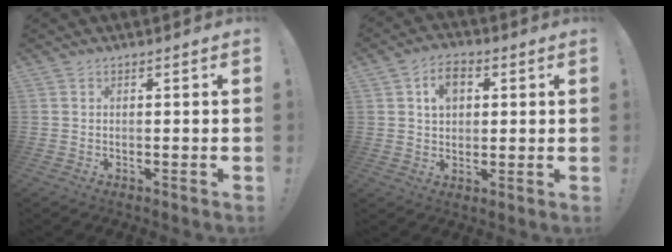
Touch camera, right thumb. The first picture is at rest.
{"total": 7.0, "force": [2.3, 5.2, 4.1], "torque": [-0.065, 0.006, 0.042]}